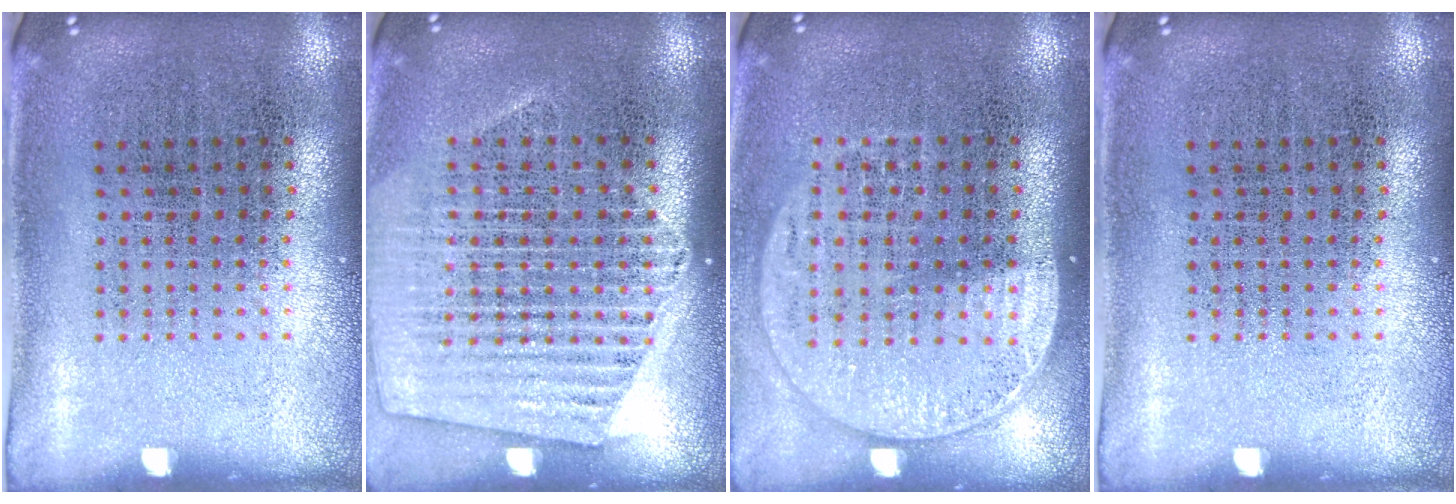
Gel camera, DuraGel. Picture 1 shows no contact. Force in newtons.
{"total": 1.6, "press": 1.4, "slide": 0.6}
{"total": 1.6, "press": 1.4, "slide": 0.7}
{"total": 0.0}